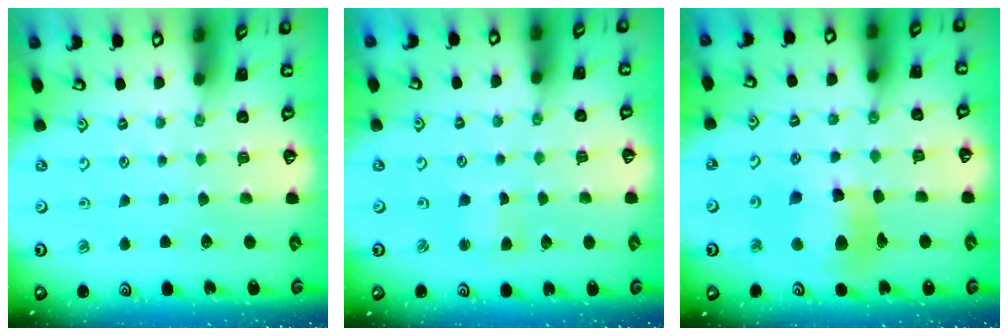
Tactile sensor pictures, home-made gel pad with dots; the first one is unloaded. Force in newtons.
{"total": 2.7, "press": 2.6, "slide": 0.4}
{"total": 12.3, "press": 12.2, "slide": 1.3}